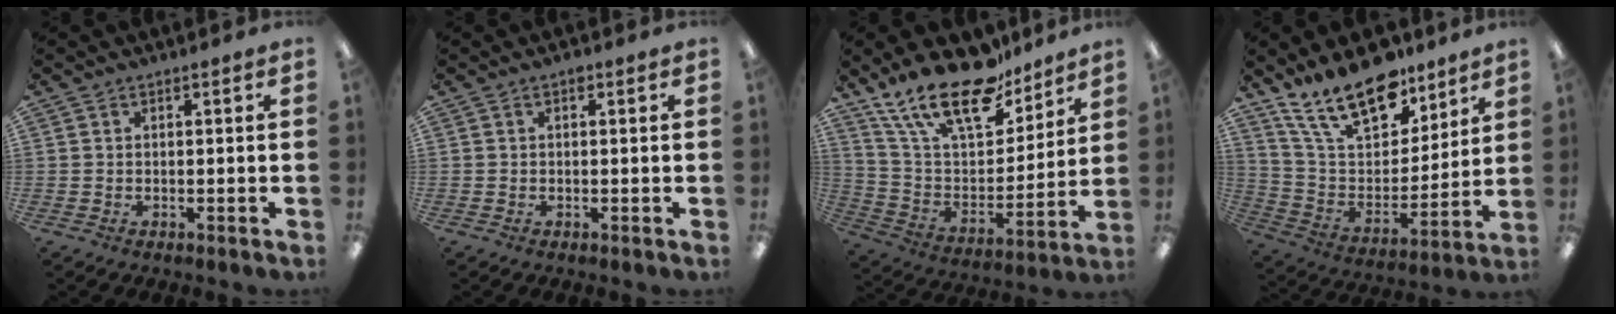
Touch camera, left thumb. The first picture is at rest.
{"total": 0.8, "force": [0.5, 0.5, 0.4], "torque": [-0.001, 0.000, 0.007]}
{"total": 22.2, "force": [16.7, 8.6, 11.8], "torque": [-0.230, -0.103, 0.296]}
{"total": 20.8, "force": [15.0, 9.6, 10.8], "torque": [-0.203, -0.081, 0.272]}